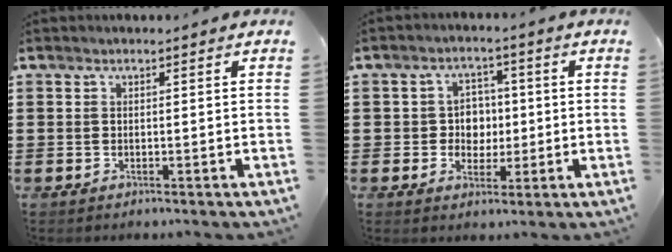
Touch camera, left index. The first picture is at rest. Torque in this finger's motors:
{"motor_torque": [0.33, 0.33, 0.32, 0.04]}